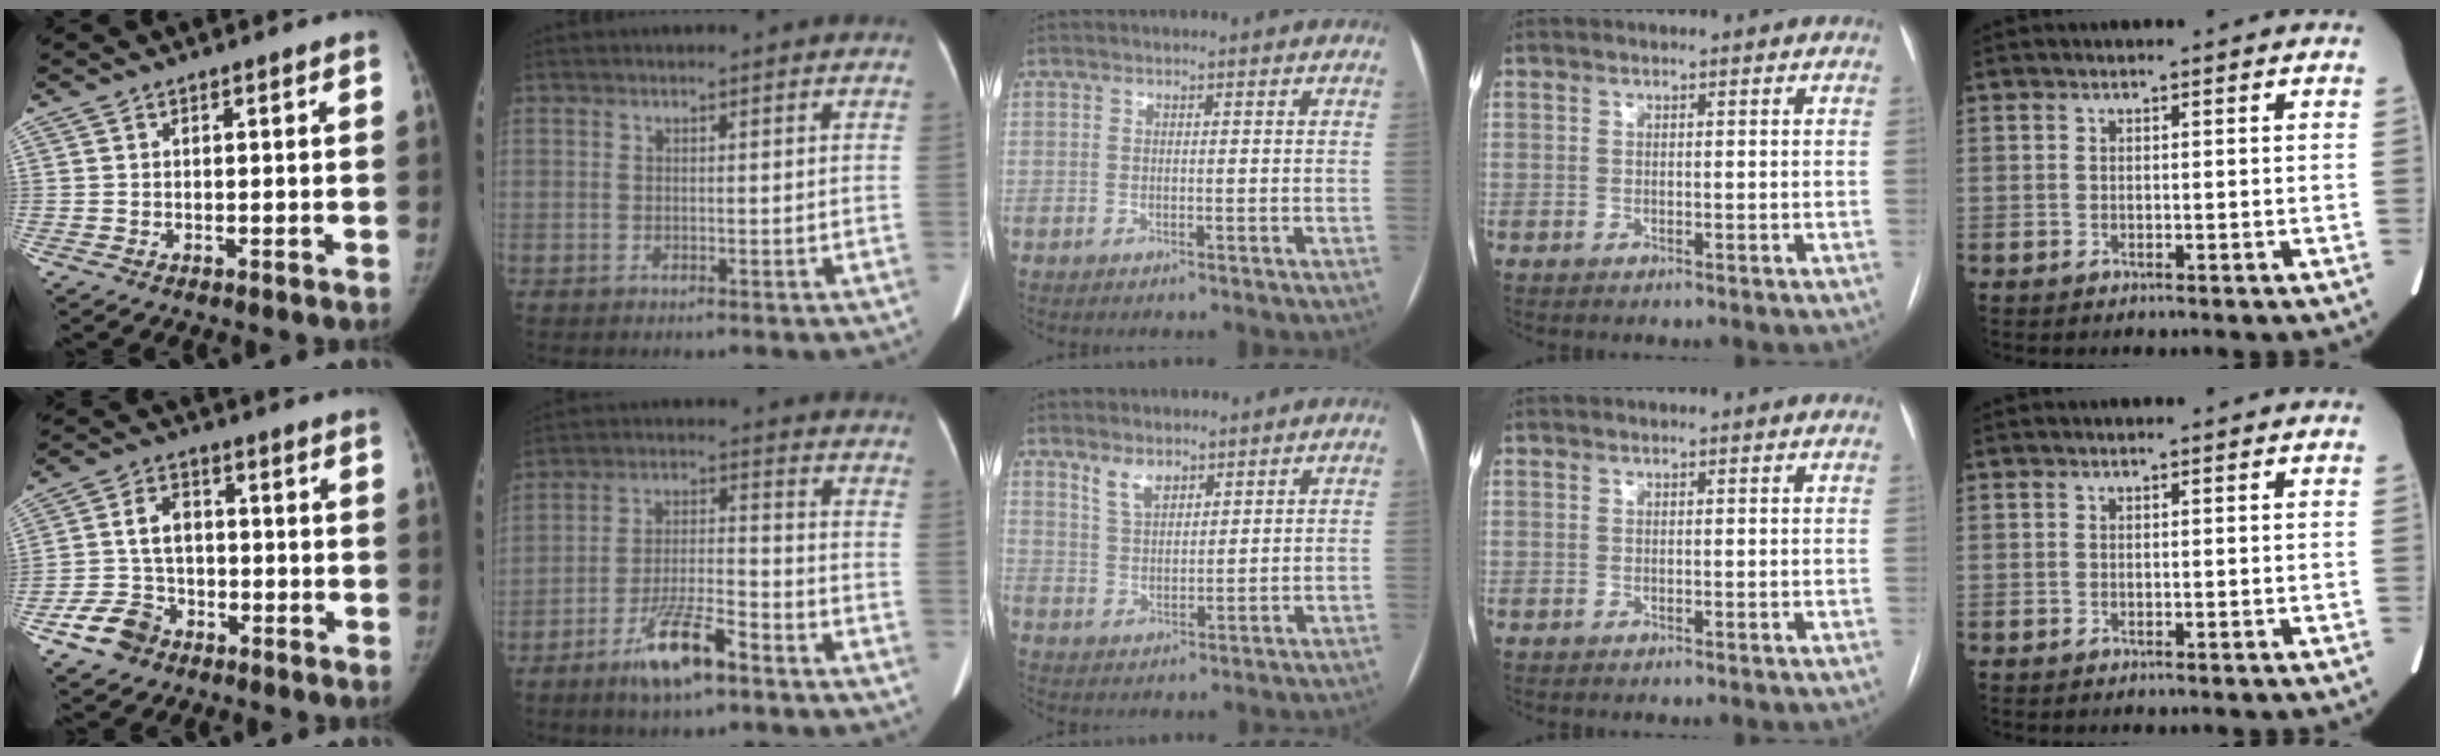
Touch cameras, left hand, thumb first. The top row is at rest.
{"thumb": {"total": 9.3, "force": [-4.6, 7.2, 3.6], "torque": [-0.050, 0.026, -0.086]}, "index": {"total": 9.7, "force": [-6.2, 2.0, 7.2], "torque": [-0.140, -0.006, -0.111]}, "middle": {"total": 4.3, "force": [3.4, 2.0, 1.6], "torque": [-0.035, 0.001, 0.073]}}